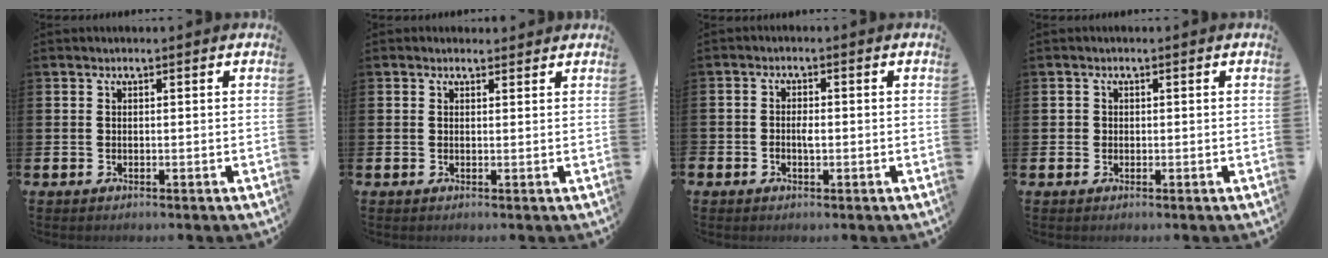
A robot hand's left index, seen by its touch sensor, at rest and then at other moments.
{"total": 1.0, "force": [0.8, 0.5, 0.1], "torque": [0.006, 0.003, 0.013]}
{"total": 1.4, "force": [-0.6, 0.9, 0.9], "torque": [-0.015, 0.001, -0.011]}
{"total": 0.7, "force": [0.1, 0.7, 0.0], "torque": [0.008, 0.002, -0.002]}